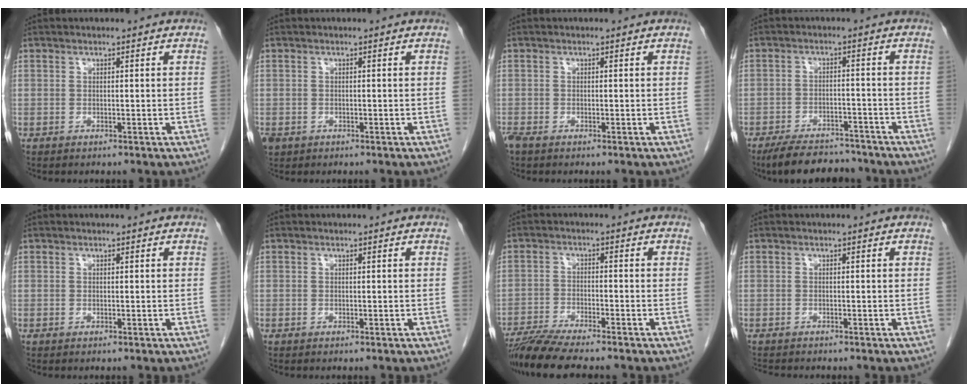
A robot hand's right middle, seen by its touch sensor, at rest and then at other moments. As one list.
[{"total": 2.1, "force": [-1.1, 1.6, 0.7], "torque": [-0.018, -0.001, -0.016]}, {"total": 1.6, "force": [-1.2, 0.6, 0.8], "torque": [-0.025, -0.005, -0.022]}, {"total": 9.7, "force": [-8.6, 3.1, 3.3], "torque": [-0.052, -0.001, -0.131]}, {"total": 0.0}, {"total": 0.0}, {"total": 8.6, "force": [-7.5, -0.2, 4.2], "torque": [-0.071, -0.025, -0.128]}, {"total": 3.3, "force": [-3.1, 0.6, 1.2], "torque": [-0.021, -0.010, -0.045]}]